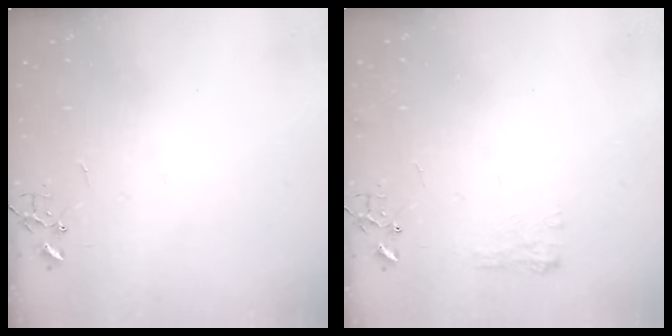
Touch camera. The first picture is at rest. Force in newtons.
{"total": 7.4, "press": 7.4, "slide": 0.5}